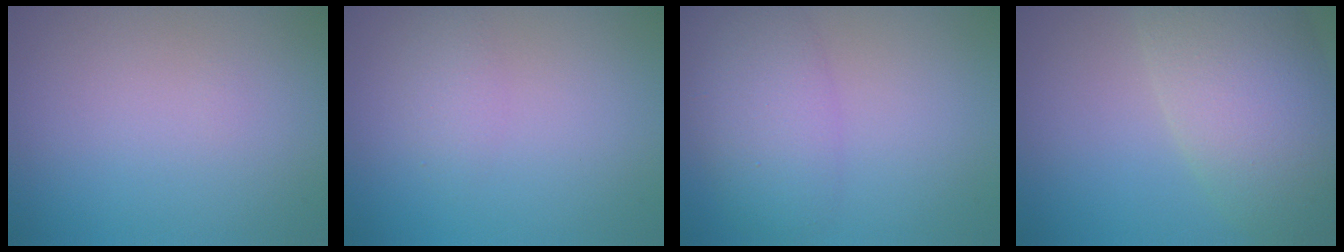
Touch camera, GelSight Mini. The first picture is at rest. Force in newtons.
{"total": 1.3, "press": 1.3, "slide": 0.0}
{"total": 5.1, "press": 5.1, "slide": 0.0}
{"total": 9.3, "press": 9.2, "slide": 0.8}